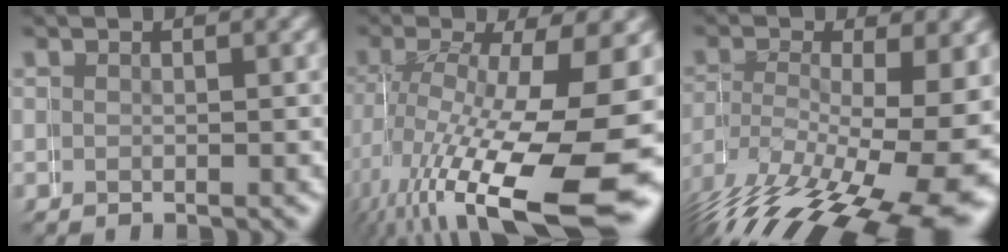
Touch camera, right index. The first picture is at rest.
{"total": 11.3, "force": [-3.4, 4.8, 9.6], "torque": [-0.158, -0.037, -0.022]}
{"total": 9.9, "force": [-3.6, 4.8, 7.9], "torque": [-0.135, -0.035, -0.028]}